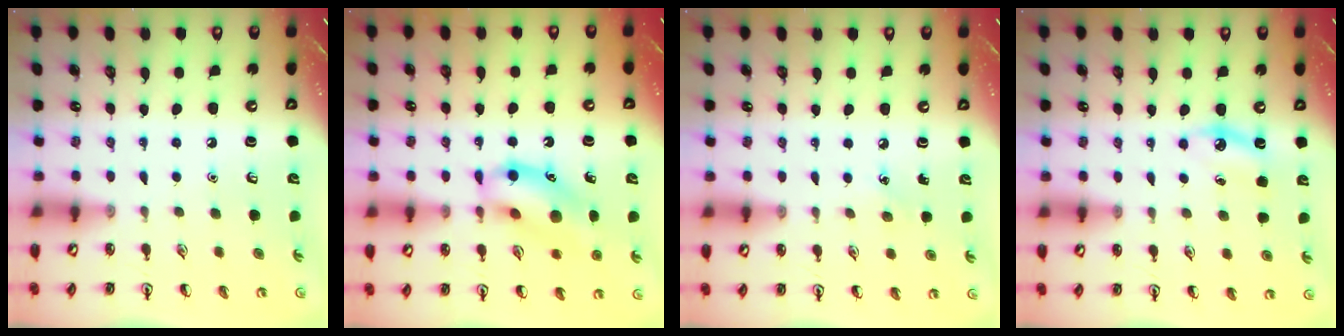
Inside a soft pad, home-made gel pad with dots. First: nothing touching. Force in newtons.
{"total": 14.2, "press": 14.1, "slide": 1.7}
{"total": 3.3, "press": 3.1, "slide": 1.2}
{"total": 4.9, "press": 4.7, "slide": 1.6}